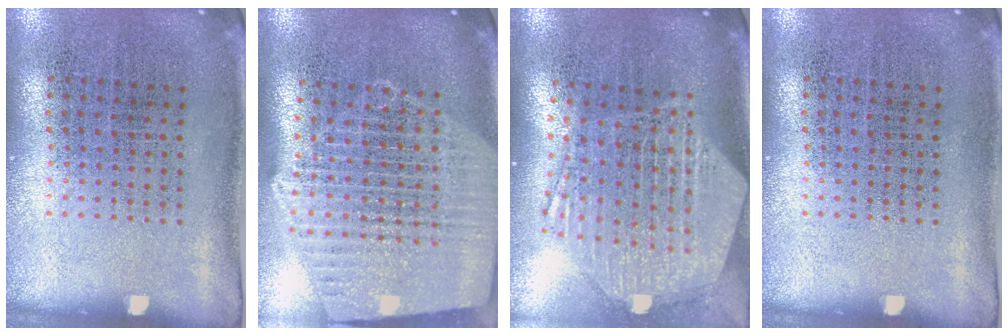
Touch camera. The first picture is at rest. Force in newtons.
{"total": 2.4, "press": 2.1, "slide": 1.2}
{"total": 3.0, "press": 2.4, "slide": 1.8}
{"total": 0.0}